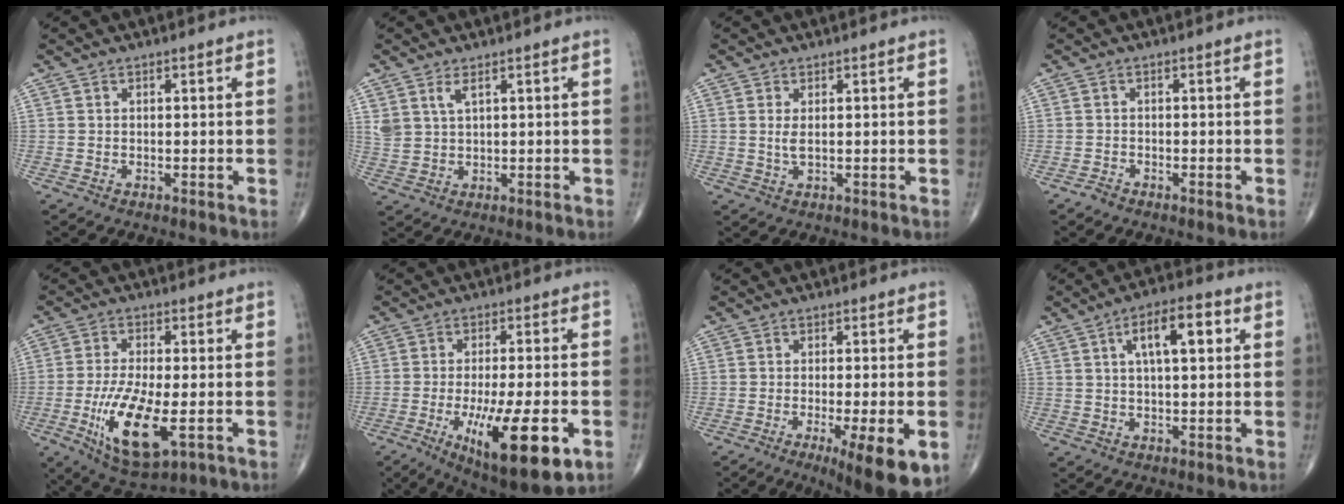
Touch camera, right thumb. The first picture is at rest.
{"total": 3.5, "force": [2.1, 1.4, 2.4], "torque": [-0.052, -0.009, 0.048]}
{"total": 1.9, "force": [0.3, 0.6, 1.7], "torque": [-0.040, -0.004, 0.012]}
{"total": 1.0, "force": [-0.9, 0.3, 0.2], "torque": [-0.003, 0.000, -0.020]}
{"total": 13.7, "force": [-3.9, 5.0, 12.2], "torque": [-0.234, -0.013, -0.058]}
{"total": 17.4, "force": [-6.0, 4.9, 15.6], "torque": [-0.240, -0.007, -0.081]}
{"total": 12.2, "force": [-4.6, 2.7, 11.0], "torque": [-0.129, -0.011, -0.059]}
{"total": 9.4, "force": [2.8, 3.6, 8.2], "torque": [-0.122, 0.012, 0.039]}